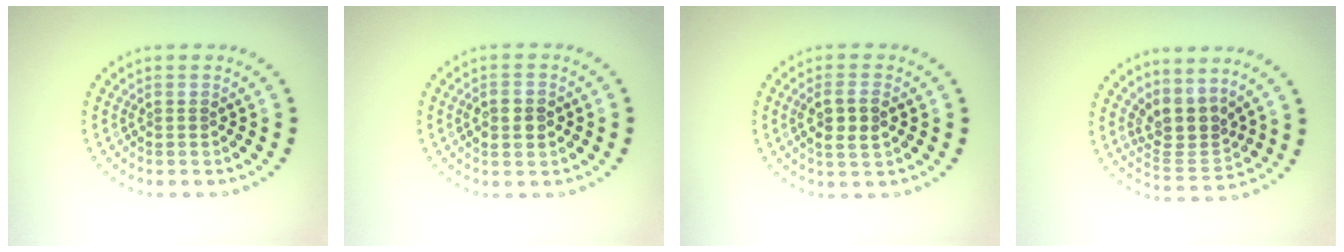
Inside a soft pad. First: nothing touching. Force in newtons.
{"total": 2.9, "press": 2.9, "slide": 0.2}
{"total": 2.8, "press": 2.7, "slide": 0.8}
{"total": 3.5, "press": 2.5, "slide": 2.4}